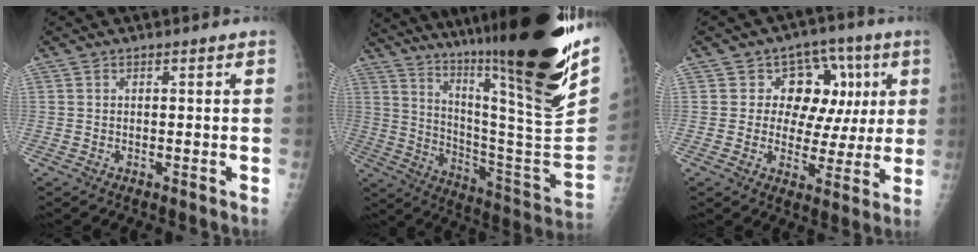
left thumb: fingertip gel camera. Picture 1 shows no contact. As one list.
[{"total": 34.5, "force": [23.9, 3.4, 24.6], "torque": [-0.341, -0.119, 0.359]}, {"total": 12.6, "force": [3.3, 9.4, 7.6], "torque": [-0.037, 0.005, 0.044]}]